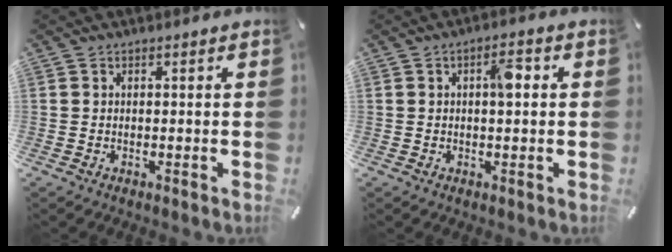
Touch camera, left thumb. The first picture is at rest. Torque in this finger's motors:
{"motor_torque": [0.59, 1.24, 0.45, -0.50, 0.17]}